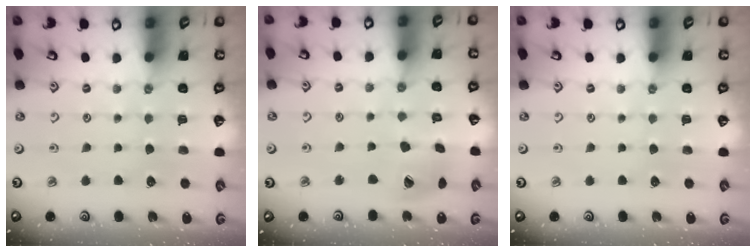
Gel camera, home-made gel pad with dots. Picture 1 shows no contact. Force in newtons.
{"total": 12.9, "press": 12.8, "slide": 1.6}
{"total": 0.0}